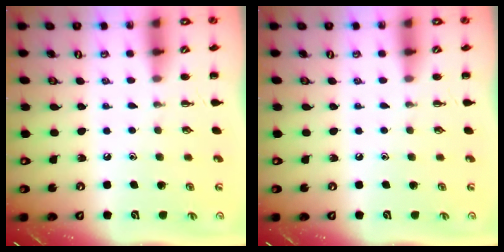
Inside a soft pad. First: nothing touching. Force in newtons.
{"total": 0.0}